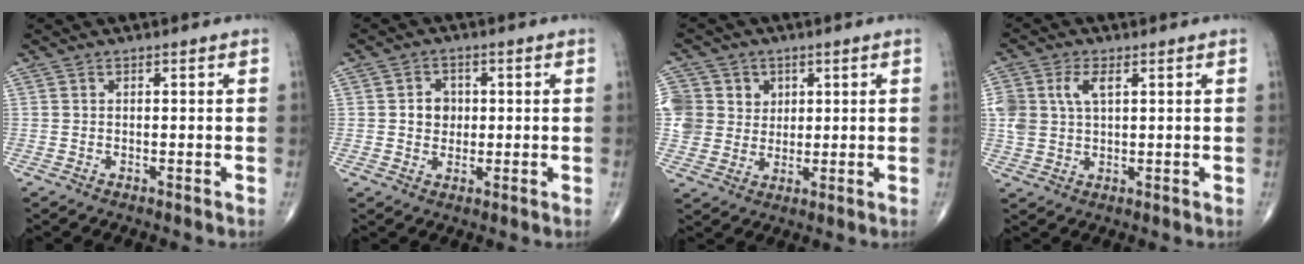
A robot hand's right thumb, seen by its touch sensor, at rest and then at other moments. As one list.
[{"total": 4.2, "force": [0.4, 3.6, 2.1], "torque": [-0.011, 0.003, 0.003]}, {"total": 9.0, "force": [2.5, 8.4, 2.1], "torque": [-0.011, 0.002, 0.050]}, {"total": 7.0, "force": [2.2, 4.0, 5.3], "torque": [-0.122, 0.006, 0.046]}]